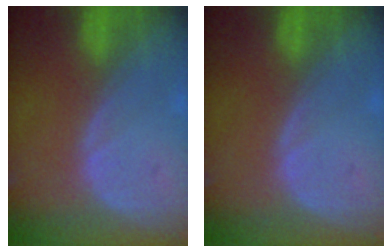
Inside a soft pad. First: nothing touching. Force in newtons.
{"total": 0.0}